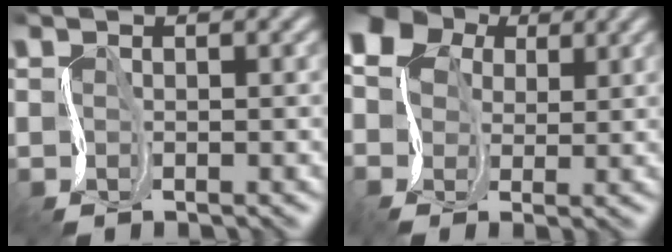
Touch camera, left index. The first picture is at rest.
{"total": 8.1, "force": [2.9, 6.5, 3.8], "torque": [-0.093, 0.032, 0.026]}